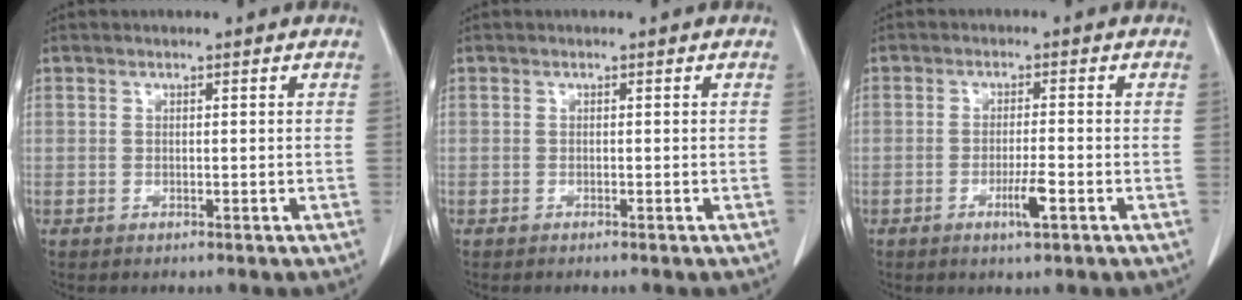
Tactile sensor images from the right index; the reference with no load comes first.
{"total": 0.6, "force": [-0.5, -0.1, 0.3], "torque": [-0.002, 0.001, -0.009]}
{"total": 3.6, "force": [-1.6, 0.1, 3.2], "torque": [-0.057, -0.004, -0.026]}